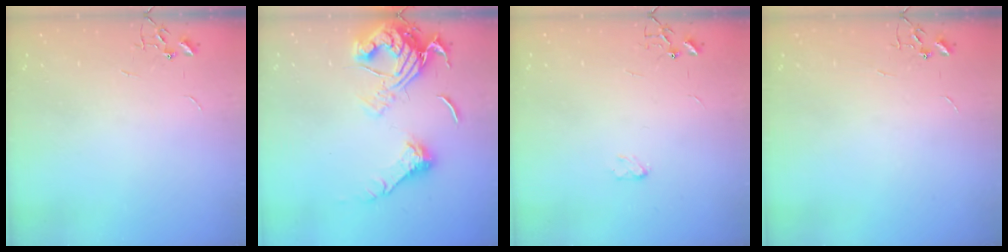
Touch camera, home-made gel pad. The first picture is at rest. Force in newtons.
{"total": 16.8, "press": 16.7, "slide": 1.8}
{"total": 2.9, "press": 2.9, "slide": 0.5}
{"total": 0.0}